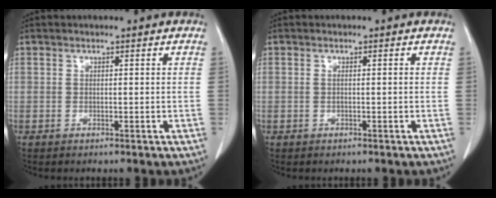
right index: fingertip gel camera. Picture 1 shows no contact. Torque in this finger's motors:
{"motor_torque": [-0.31, 0.10, -0.02, -0.01]}